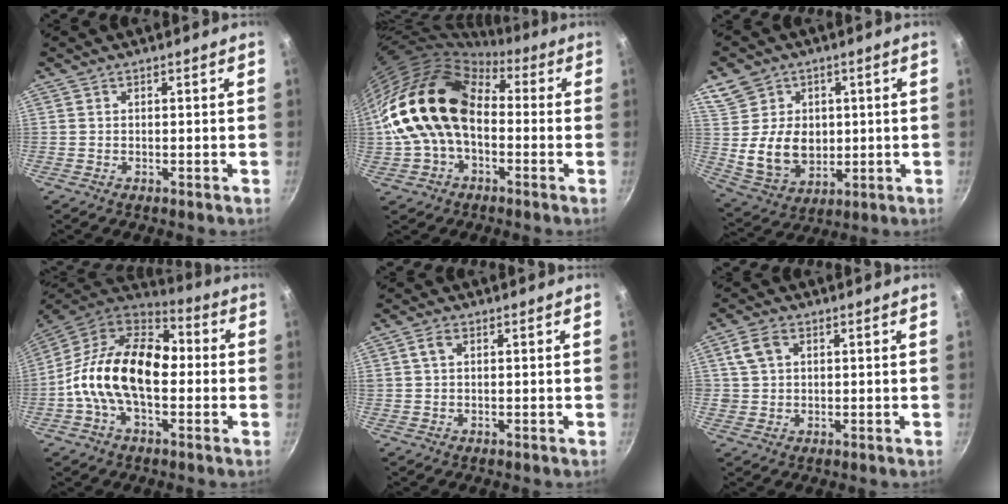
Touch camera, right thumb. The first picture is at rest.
{"total": 19.7, "force": [-0.4, 13.7, 14.2], "torque": [-0.249, 0.050, -0.019]}
{"total": 12.0, "force": [2.1, 10.1, 6.1], "torque": [-0.085, -0.024, 0.053]}
{"total": 19.8, "force": [-1.2, 12.0, 15.7], "torque": [-0.245, 0.038, -0.044]}
{"total": 2.2, "force": [0.7, 1.3, 1.7], "torque": [-0.029, 0.006, 0.015]}
{"total": 4.8, "force": [1.6, 3.6, 2.8], "torque": [-0.041, 0.003, 0.030]}